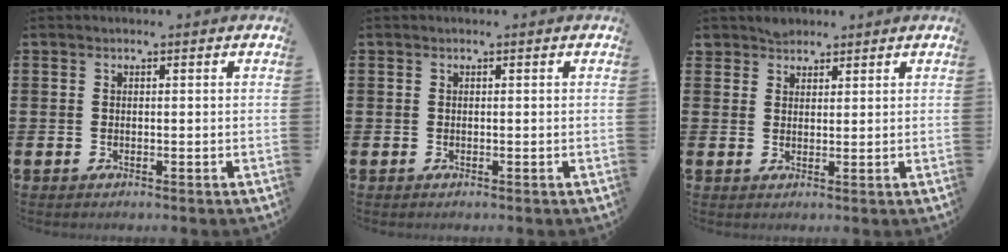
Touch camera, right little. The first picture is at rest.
{"total": 0.0}
{"total": 2.0, "force": [1.9, 0.7, -0.2], "torque": [0.016, -0.003, 0.034]}